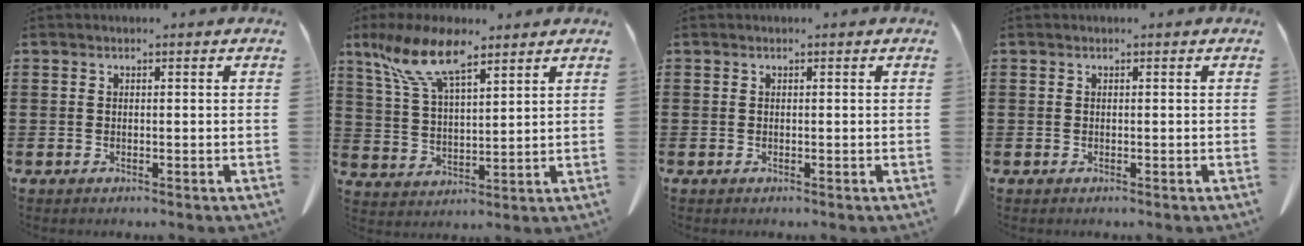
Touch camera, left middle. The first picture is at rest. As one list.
[{"total": 10.1, "force": [7.3, 3.1, 6.3], "torque": [-0.150, -0.018, 0.133]}, {"total": 0.0}, {"total": 0.0}]